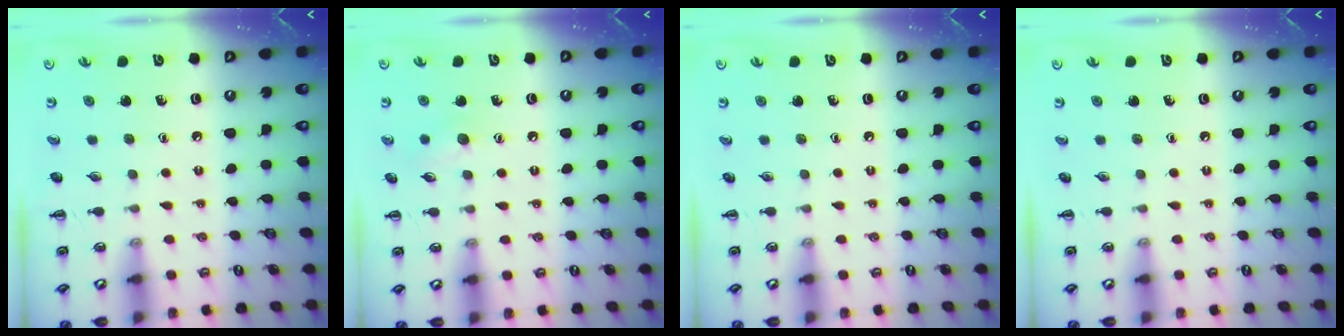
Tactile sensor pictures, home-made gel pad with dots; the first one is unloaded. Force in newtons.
{"total": 6.3, "press": 6.2, "slide": 1.2}
{"total": 0.0}
{"total": 0.0}